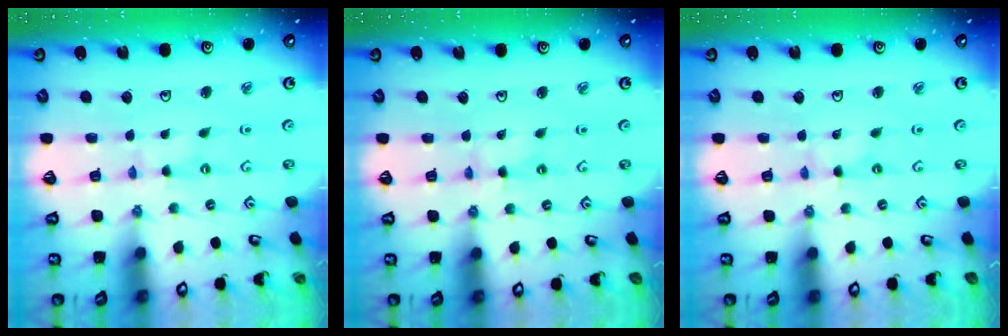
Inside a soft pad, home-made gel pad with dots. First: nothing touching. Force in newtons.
{"total": 1.4, "press": 1.4, "slide": 0.2}
{"total": 0.0}